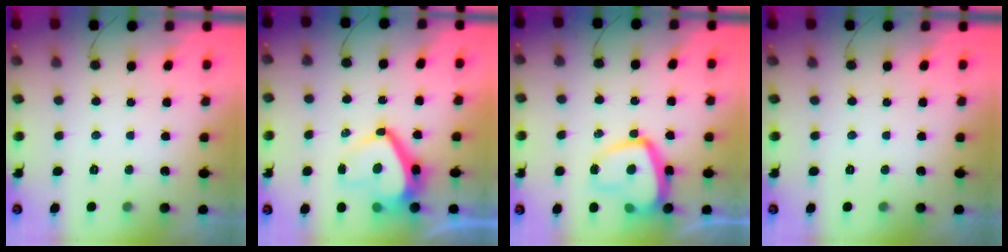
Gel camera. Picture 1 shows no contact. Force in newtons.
{"total": 10.9, "press": 10.8, "slide": 1.3}
{"total": 14.4, "press": 14.3, "slide": 1.4}
{"total": 0.0}